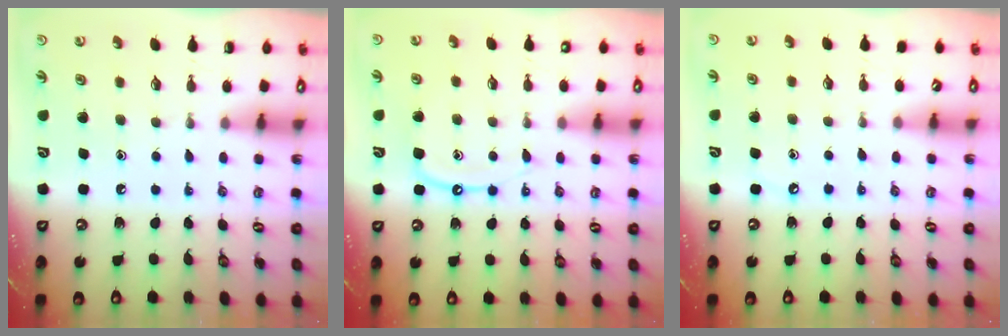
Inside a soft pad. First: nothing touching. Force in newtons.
{"total": 9.1, "press": 9.1, "slide": 0.9}
{"total": 3.7, "press": 3.7, "slide": 0.3}